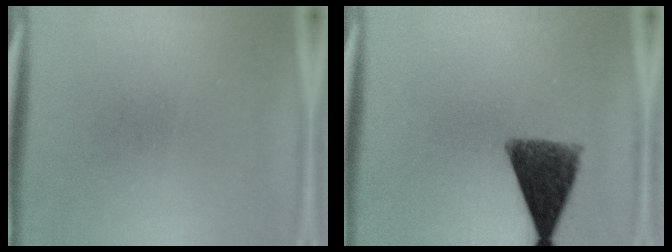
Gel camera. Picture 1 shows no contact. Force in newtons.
{"total": 10.1}